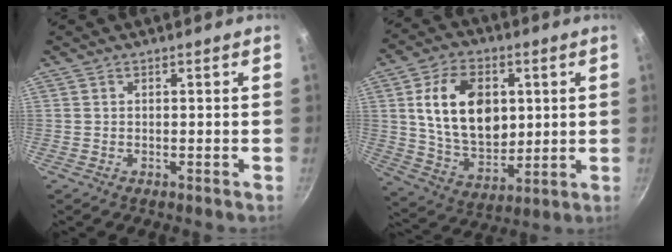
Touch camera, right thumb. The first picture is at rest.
{"total": 17.8, "force": [3.7, 12.0, 12.6], "torque": [-0.185, -0.013, 0.074]}